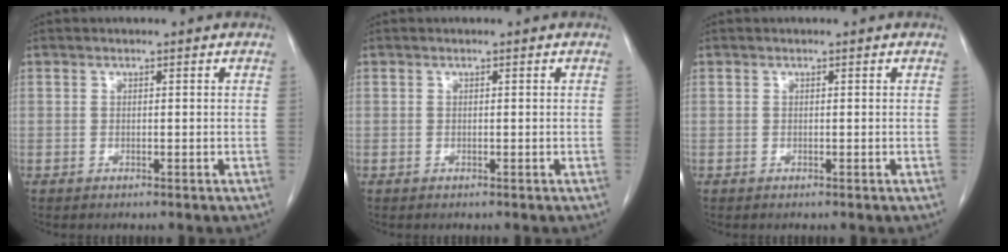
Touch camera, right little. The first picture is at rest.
{"total": 0.0}
{"total": 0.0}